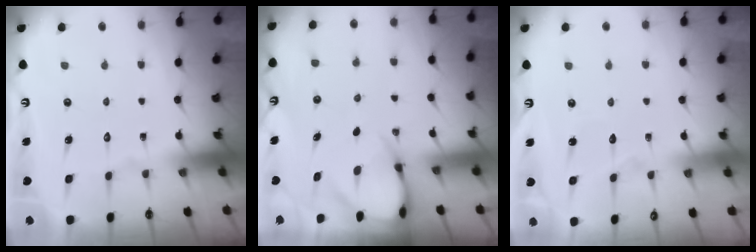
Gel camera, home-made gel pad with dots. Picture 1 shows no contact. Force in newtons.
{"total": 4.7, "press": 4.7, "slide": 0.6}
{"total": 2.9, "press": 2.9, "slide": 0.3}